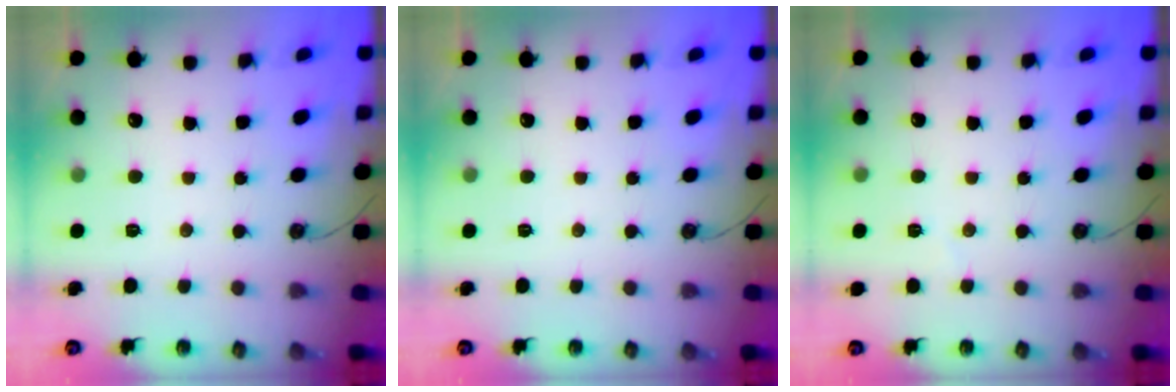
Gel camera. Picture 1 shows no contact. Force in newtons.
{"total": 0.0}
{"total": 3.1, "press": 3.1, "slide": 0.6}